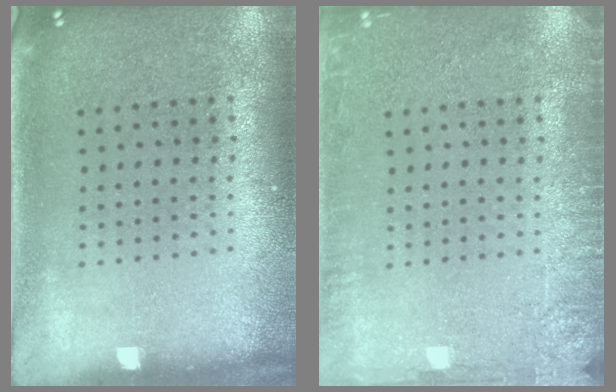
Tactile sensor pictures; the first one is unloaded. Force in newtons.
{"total": 2.6, "press": 2.5, "slide": 0.5}